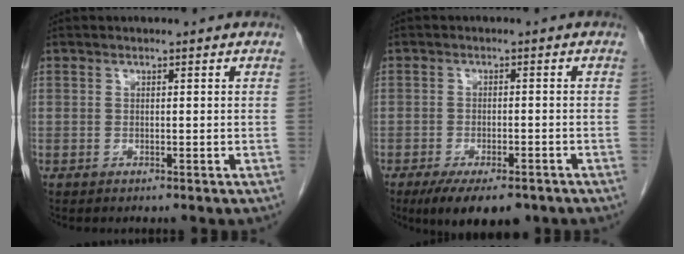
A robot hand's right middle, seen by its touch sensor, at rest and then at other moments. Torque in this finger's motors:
{"motor_torque": [1.03, -0.83, 0.07, 0.04]}